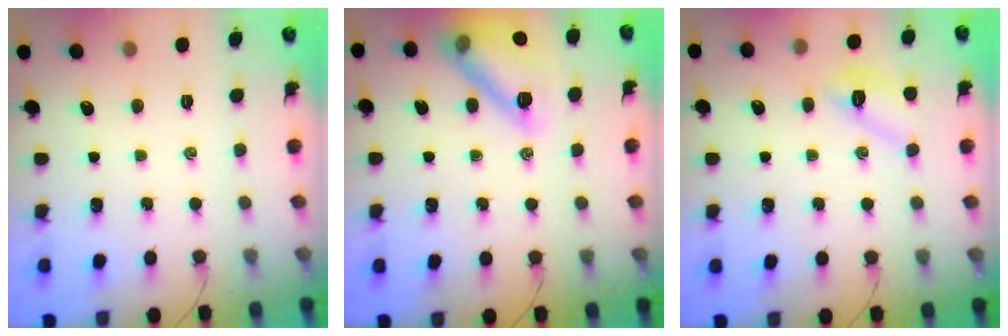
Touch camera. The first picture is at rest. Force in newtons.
{"total": 16.2, "press": 16.1, "slide": 1.5}
{"total": 6.0, "press": 5.9, "slide": 0.8}